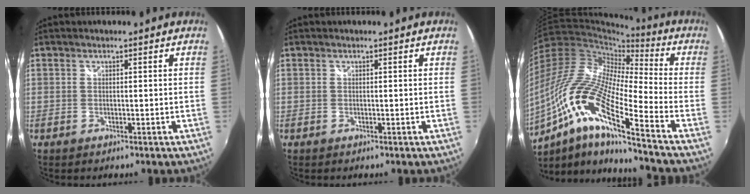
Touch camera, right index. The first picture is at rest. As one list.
[{"total": 0.0}, {"total": 21.9, "force": [-10.5, 3.6, 18.9], "torque": [-0.341, -0.035, -0.226]}]